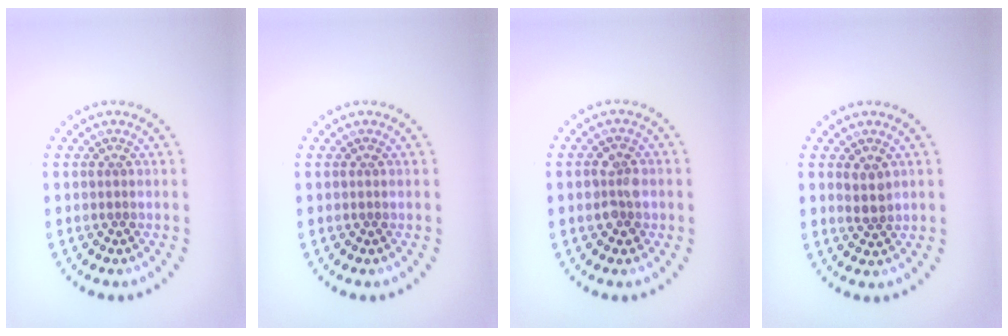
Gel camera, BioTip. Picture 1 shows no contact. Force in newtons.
{"total": 0.0}
{"total": 2.5, "press": 2.4, "slide": 0.4}
{"total": 1.8, "press": 1.6, "slide": 0.8}